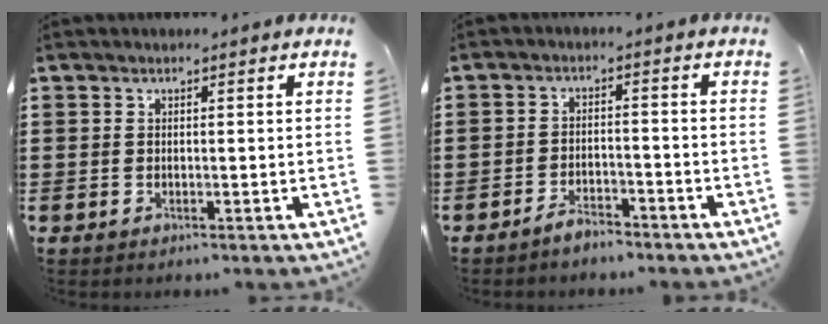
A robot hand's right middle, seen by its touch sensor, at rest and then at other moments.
{"total": 3.1, "force": [-2.9, 0.6, 0.6], "torque": [-0.014, 0.007, -0.059]}